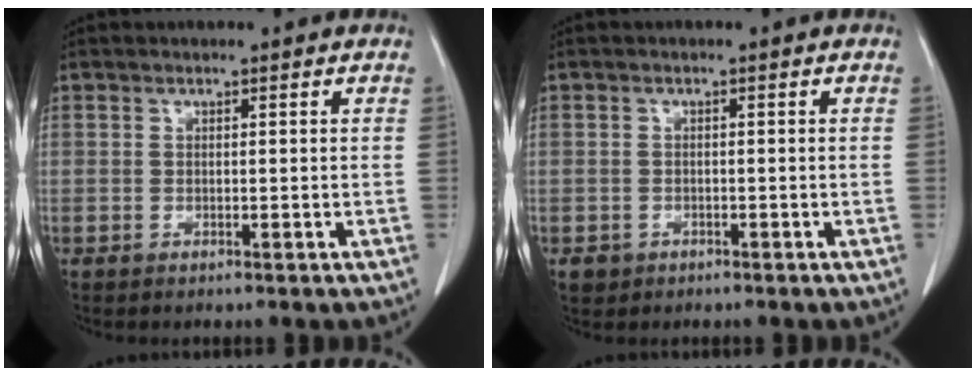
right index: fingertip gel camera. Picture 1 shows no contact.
{"total": 1.9, "force": [-1.0, 1.6, 0.2], "torque": [-0.007, 0.004, -0.013]}